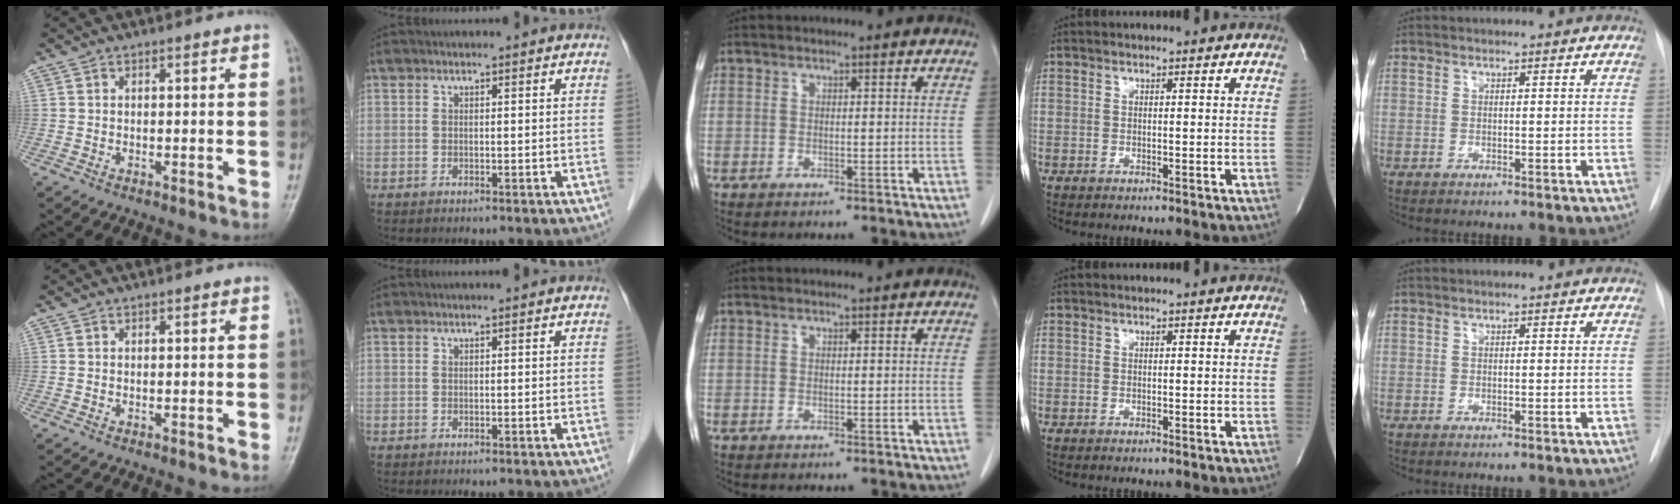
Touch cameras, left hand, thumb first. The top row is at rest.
{}